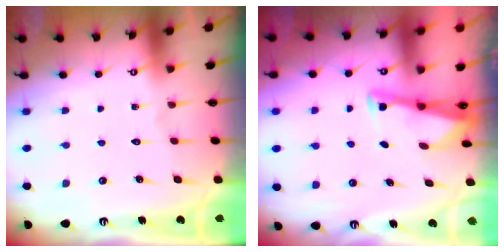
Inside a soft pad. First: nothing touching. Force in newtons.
{"total": 2.8, "press": 2.8, "slide": 0.3}